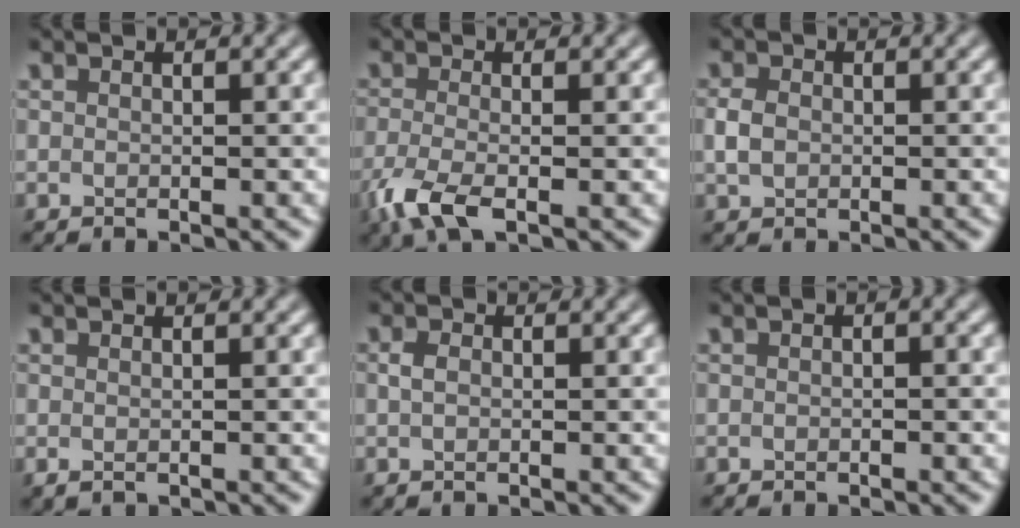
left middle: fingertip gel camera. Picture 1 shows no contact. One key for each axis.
{"total": 4.1, "fx": -1.9, "fy": 1.3, "fz": 3.3, "tx": -0.077, "ty": -0.010, "tz": -0.046}
{"total": 1.8, "fx": -0.1, "fy": 1.4, "fz": 1.1, "tx": -0.023, "ty": 0.001, "tz": -0.007}
{"total": 0.6, "fx": -0.1, "fy": 0.3, "fz": 0.5, "tx": -0.009, "ty": -0.001, "tz": 0.001}
{"total": 1.1, "fx": 0.0, "fy": 0.7, "fz": 0.9, "tx": -0.020, "ty": 0.001, "tz": -0.001}
{"total": 0.6, "fx": -0.1, "fy": 0.4, "fz": 0.5, "tx": -0.006, "ty": 0.001, "tz": -0.001}